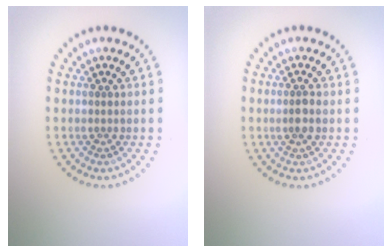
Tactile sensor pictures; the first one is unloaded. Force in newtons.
{"total": 1.4, "press": 1.3, "slide": 0.7}